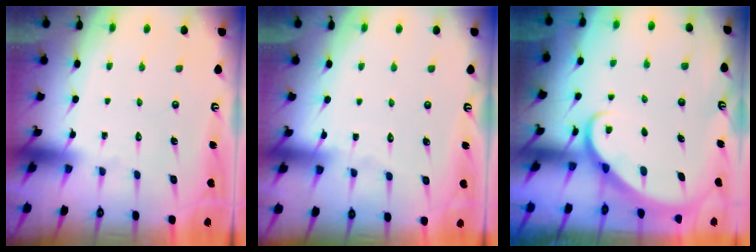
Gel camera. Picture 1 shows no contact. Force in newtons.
{"total": 3.1, "press": 3.1, "slide": 0.3}
{"total": 2.2, "press": 2.2, "slide": 0.2}